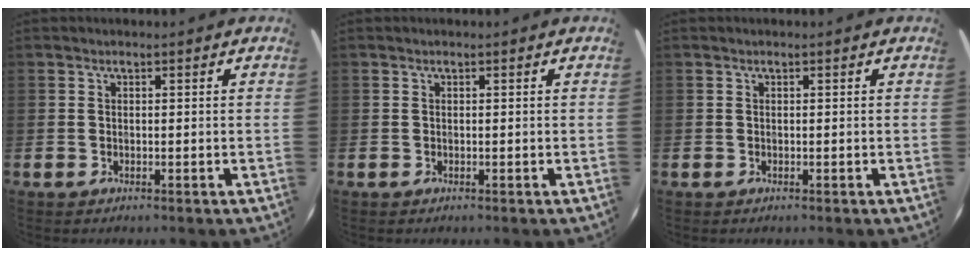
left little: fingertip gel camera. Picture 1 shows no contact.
{"total": 0.0}
{"total": 0.0}